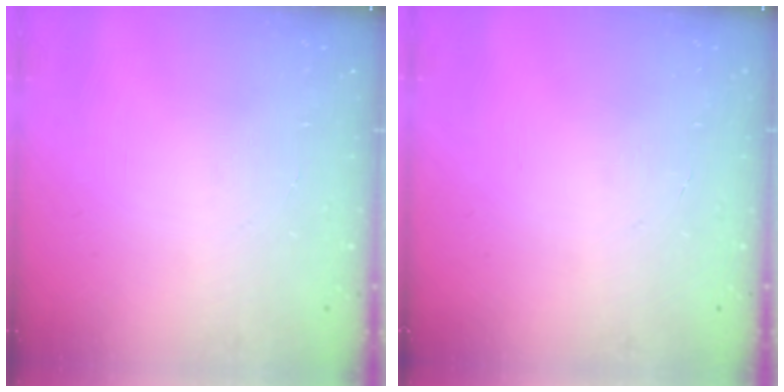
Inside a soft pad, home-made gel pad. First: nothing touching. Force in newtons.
{"total": 0.0}